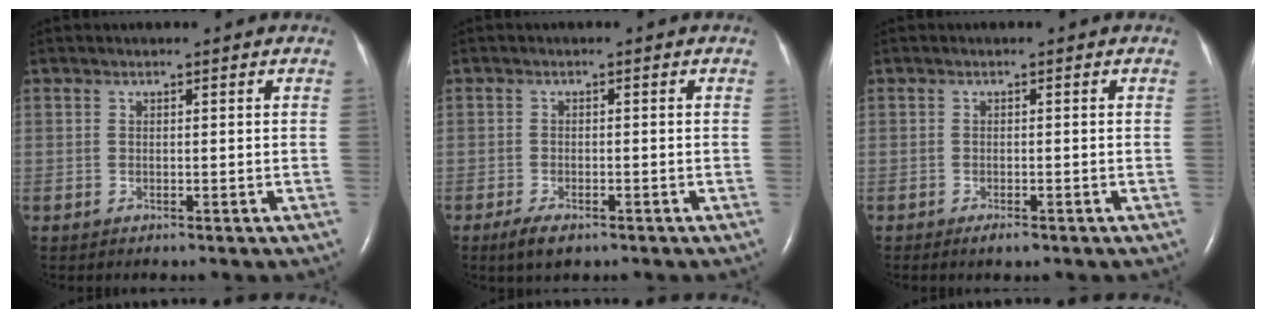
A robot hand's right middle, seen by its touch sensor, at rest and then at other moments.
{"total": 3.3, "force": [-2.1, 1.2, 2.2], "torque": [-0.047, -0.005, -0.033]}
{"total": 1.3, "force": [-0.9, 0.3, 0.9], "torque": [-0.018, -0.003, -0.011]}